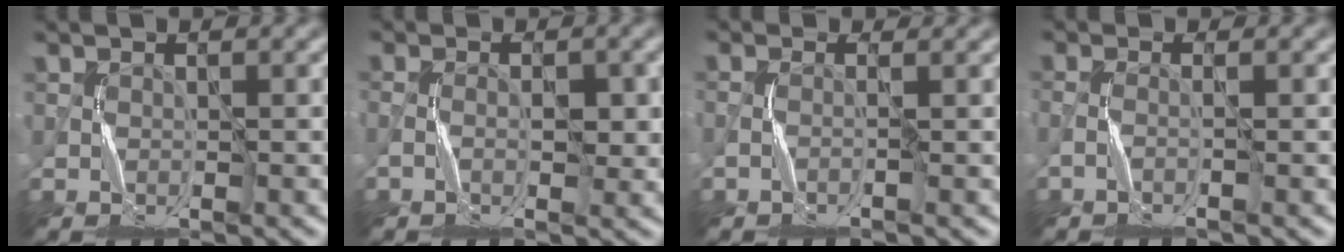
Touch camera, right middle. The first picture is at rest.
{"total": 2.8, "force": [-0.3, 1.2, 2.5], "torque": [-0.048, 0.000, -0.007]}
{"total": 1.2, "force": [-0.2, 0.2, 1.1], "torque": [-0.026, 0.001, -0.014]}
{"total": 1.4, "force": [-0.7, 0.2, 1.2], "torque": [-0.026, 0.002, -0.020]}